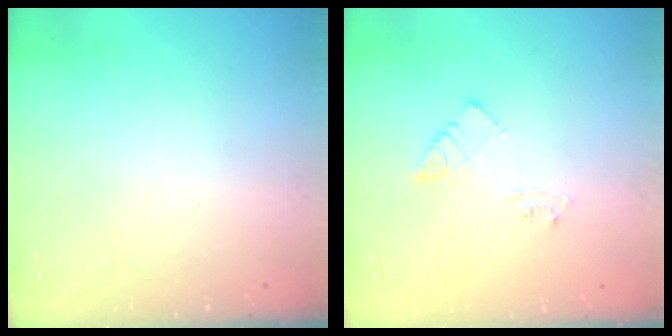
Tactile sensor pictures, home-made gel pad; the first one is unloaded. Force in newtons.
{"total": 5.0, "press": 4.9, "slide": 0.7}